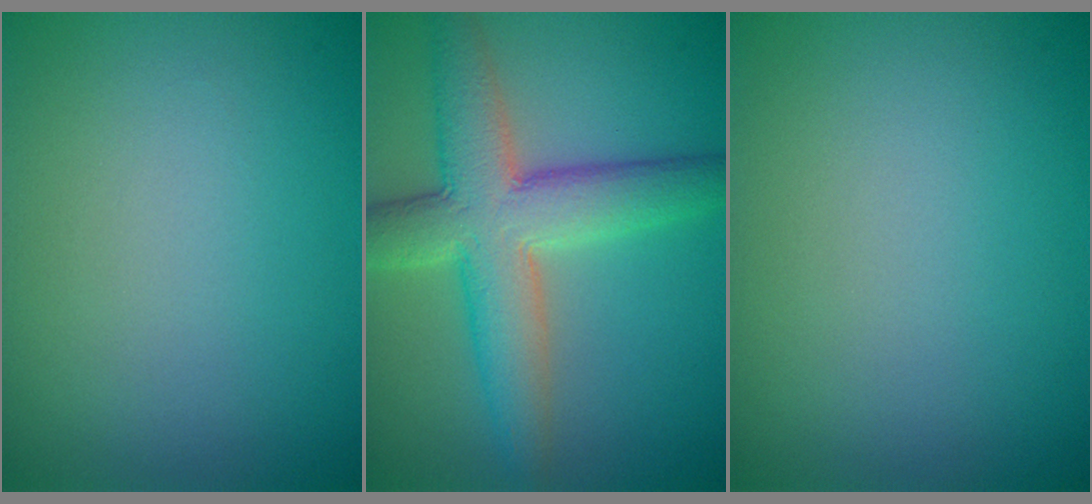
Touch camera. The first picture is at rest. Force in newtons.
{"total": 7.7, "press": 7.7, "slide": 0.2}
{"total": 0.0}